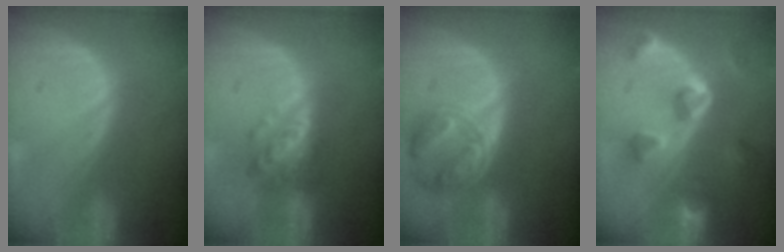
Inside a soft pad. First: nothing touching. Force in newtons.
{"total": 5.9, "press": 5.3, "slide": 2.7}
{"total": 8.3, "press": 7.2, "slide": 4.0}
{"total": 7.8, "press": 7.0, "slide": 3.4}